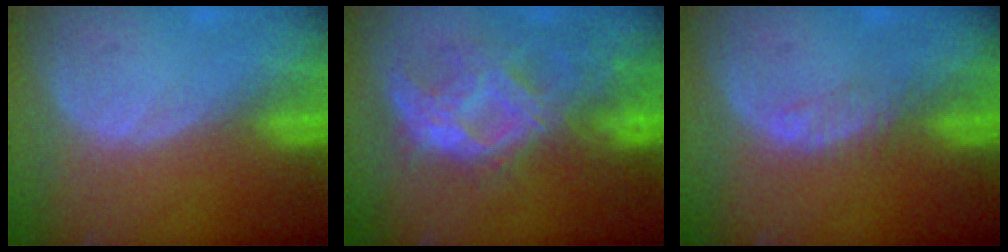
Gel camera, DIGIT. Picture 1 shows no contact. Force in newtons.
{"total": 9.8, "press": 8.8, "slide": 4.2}
{"total": 1.8, "press": 1.8, "slide": 0.1}